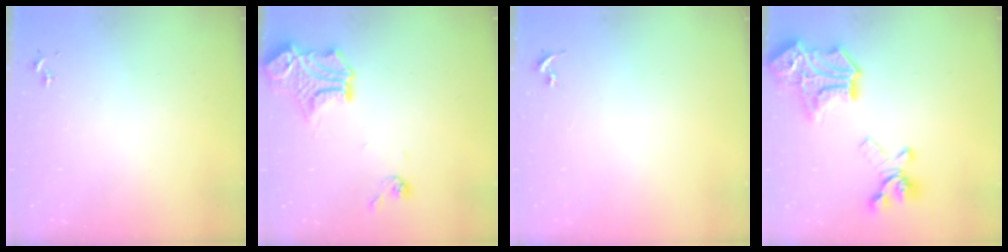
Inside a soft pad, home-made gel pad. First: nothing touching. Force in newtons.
{"total": 15.8, "press": 15.8, "slide": 1.5}
{"total": 0.0}
{"total": 24.6, "press": 24.6, "slide": 0.7}